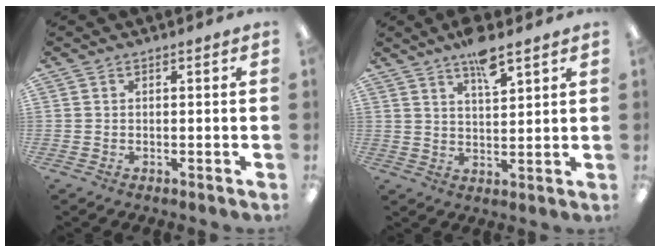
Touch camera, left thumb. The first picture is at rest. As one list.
[{"total": 7.2, "force": [5.4, 1.8, 4.3], "torque": [-0.066, -0.032, 0.091]}]